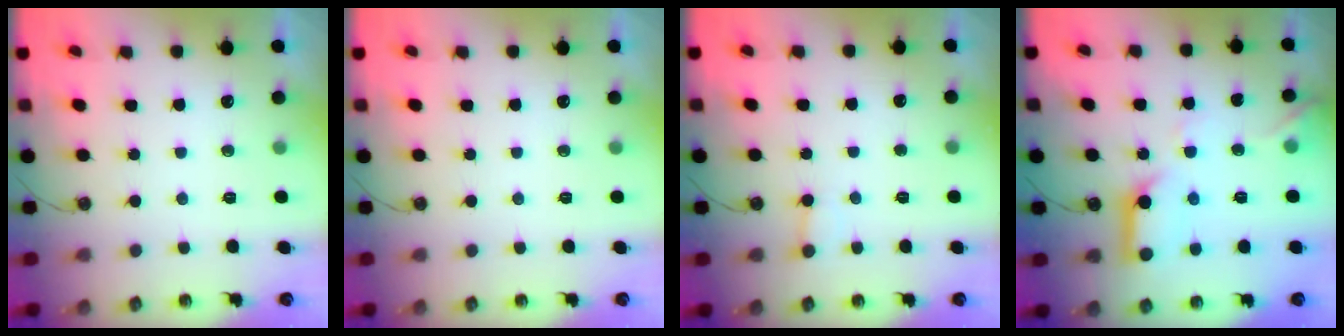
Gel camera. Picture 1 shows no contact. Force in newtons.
{"total": 0.0}
{"total": 2.8, "press": 2.8, "slide": 0.3}
{"total": 14.0, "press": 14.0, "slide": 1.6}